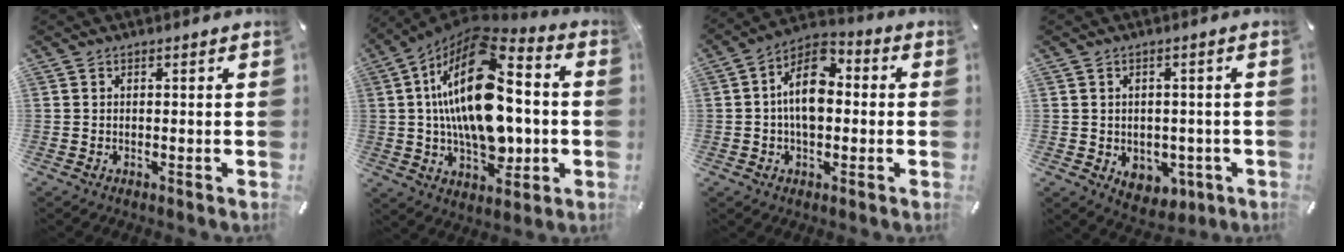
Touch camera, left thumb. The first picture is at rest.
{"total": 25.8, "force": [2.6, 14.4, 21.2], "torque": [-0.401, -0.012, 0.040]}
{"total": 11.8, "force": [0.4, 7.6, 9.1], "torque": [-0.157, 0.007, 0.007]}
{"total": 5.3, "force": [-1.1, 4.5, 2.5], "torque": [-0.018, 0.005, -0.017]}